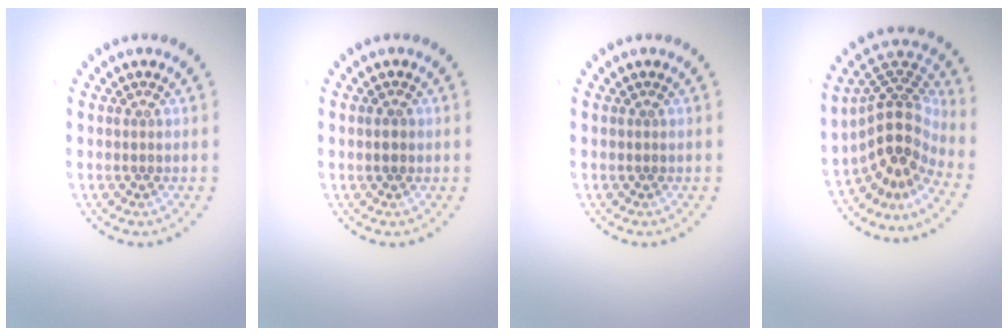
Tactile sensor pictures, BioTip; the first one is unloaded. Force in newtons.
{"total": 1.2, "press": 1.1, "slide": 0.1}
{"total": 0.0}
{"total": 5.2, "press": 3.7, "slide": 3.7}